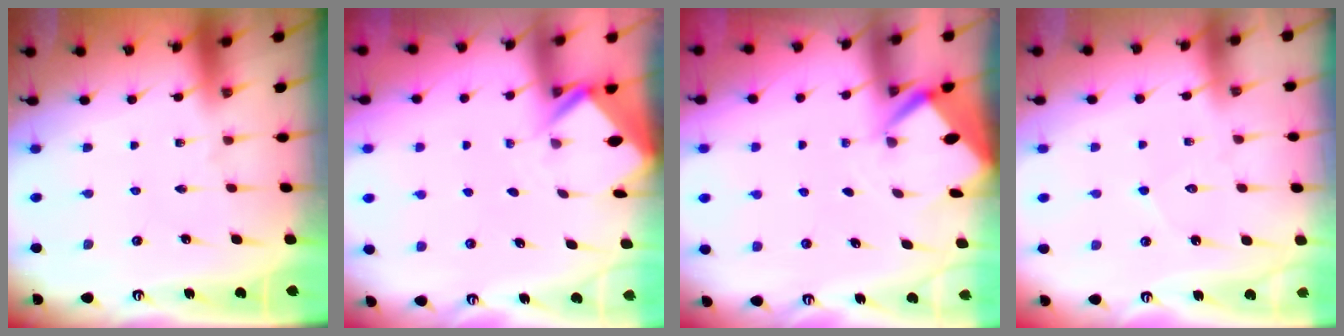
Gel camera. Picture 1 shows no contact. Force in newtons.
{"total": 2.4, "press": 2.4, "slide": 0.1}
{"total": 2.8, "press": 2.8, "slide": 0.2}
{"total": 5.1, "press": 5.1, "slide": 0.4}